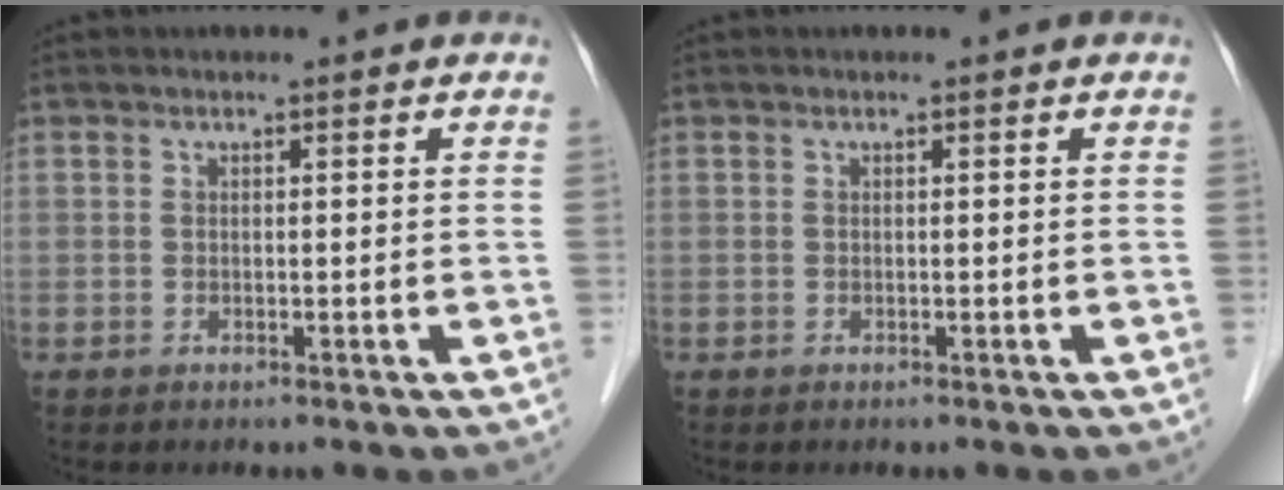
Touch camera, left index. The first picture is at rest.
{"total": 0.0}